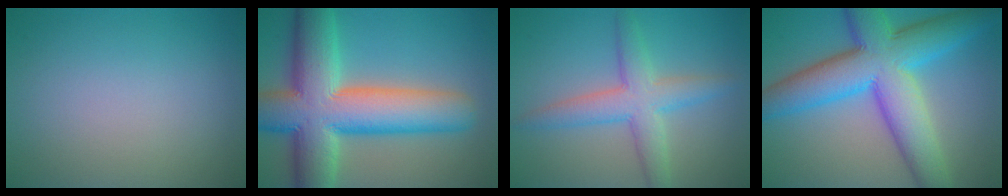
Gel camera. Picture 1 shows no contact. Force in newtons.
{"total": 14.0, "press": 14.0, "slide": 0.8}
{"total": 4.9, "press": 4.9, "slide": 0.1}
{"total": 11.8, "press": 11.8, "slide": 0.1}